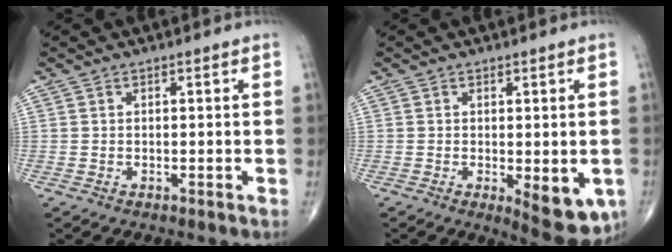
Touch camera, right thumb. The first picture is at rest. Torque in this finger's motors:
{"motor_torque": [1.07, 0.78, 0.38, -0.50, 0.17]}